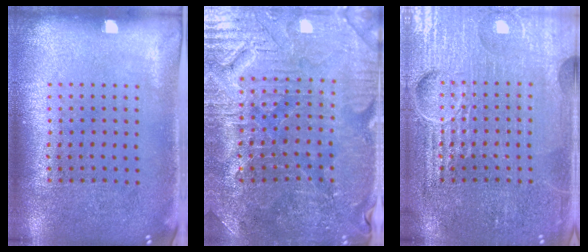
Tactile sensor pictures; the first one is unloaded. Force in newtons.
{"total": 3.6, "press": 3.6, "slide": 0.4}
{"total": 7.2, "press": 7.2, "slide": 0.9}